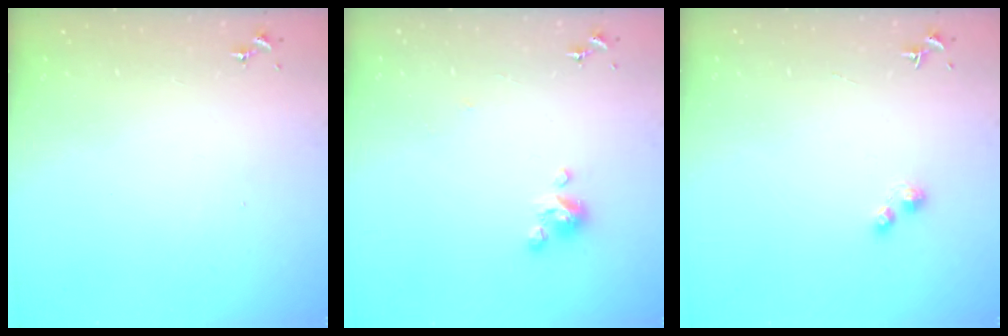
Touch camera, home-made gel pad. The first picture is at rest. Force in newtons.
{"total": 5.3, "press": 5.3, "slide": 0.4}
{"total": 1.6, "press": 1.6, "slide": 0.2}